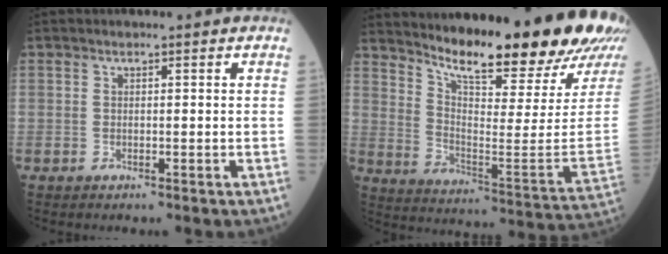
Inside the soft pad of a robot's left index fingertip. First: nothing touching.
{"total": 22.2, "force": [19.1, 0.5, 11.5], "torque": [-0.194, -0.091, 0.271]}